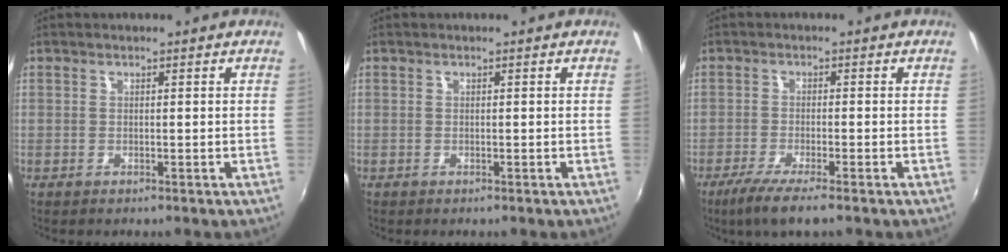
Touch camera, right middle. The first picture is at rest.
{"total": 0.0}
{"total": 6.2, "force": [-4.4, 0.2, 4.4], "torque": [-0.102, -0.019, -0.080]}